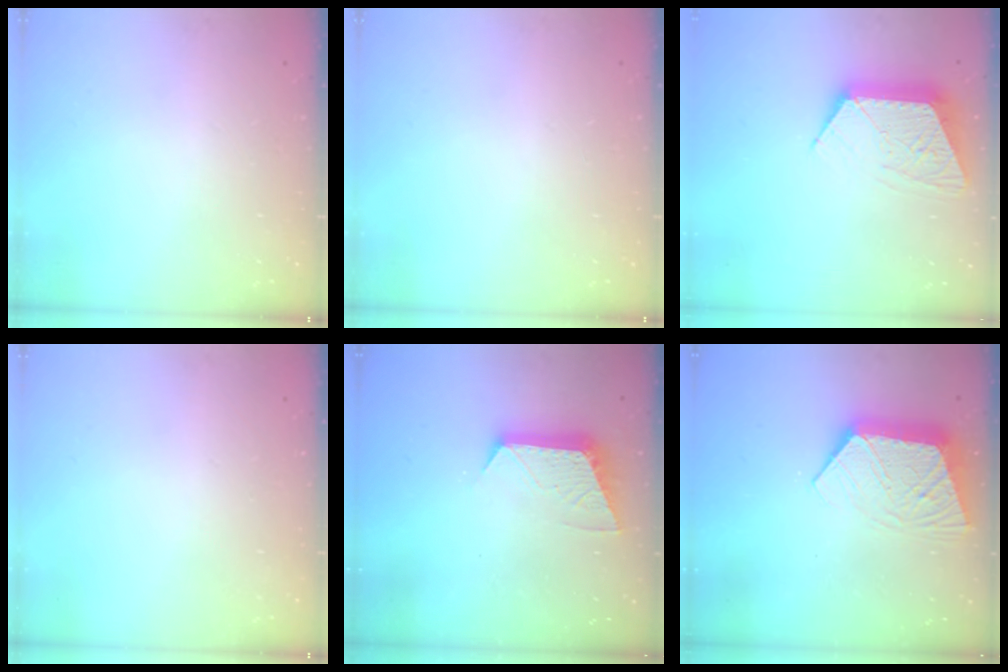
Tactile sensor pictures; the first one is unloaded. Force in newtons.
{"total": 0.0}
{"total": 11.8, "press": 11.8, "slide": 0.8}
{"total": 0.0}
{"total": 10.2, "press": 10.1, "slide": 0.5}
{"total": 12.3, "press": 12.2, "slide": 1.0}